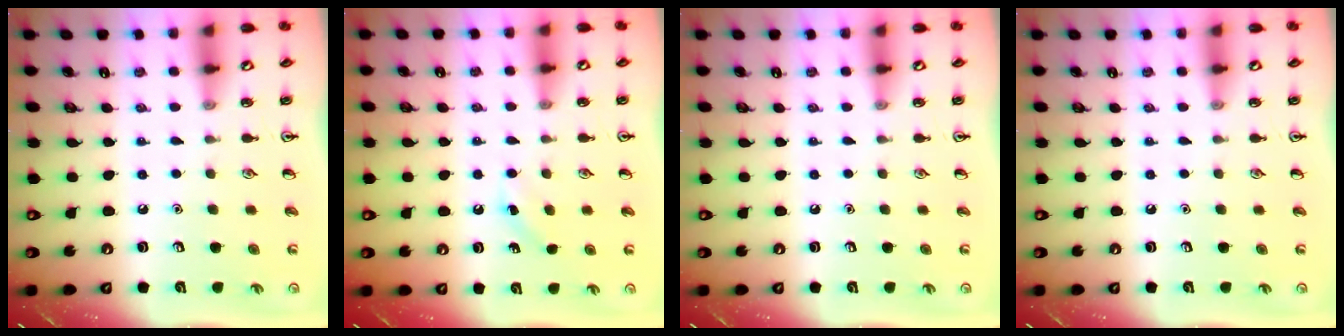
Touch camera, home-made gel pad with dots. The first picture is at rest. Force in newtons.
{"total": 2.8, "press": 2.6, "slide": 0.9}
{"total": 0.0}
{"total": 0.0}